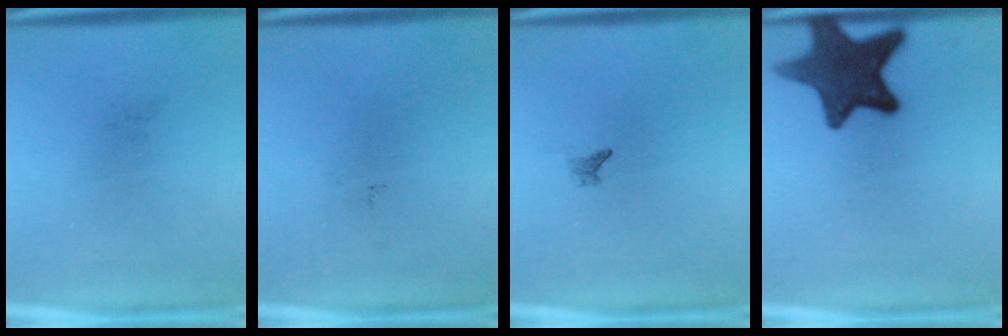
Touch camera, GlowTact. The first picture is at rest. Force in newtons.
{"total": 0.0}
{"total": 0.8}
{"total": 13.2}